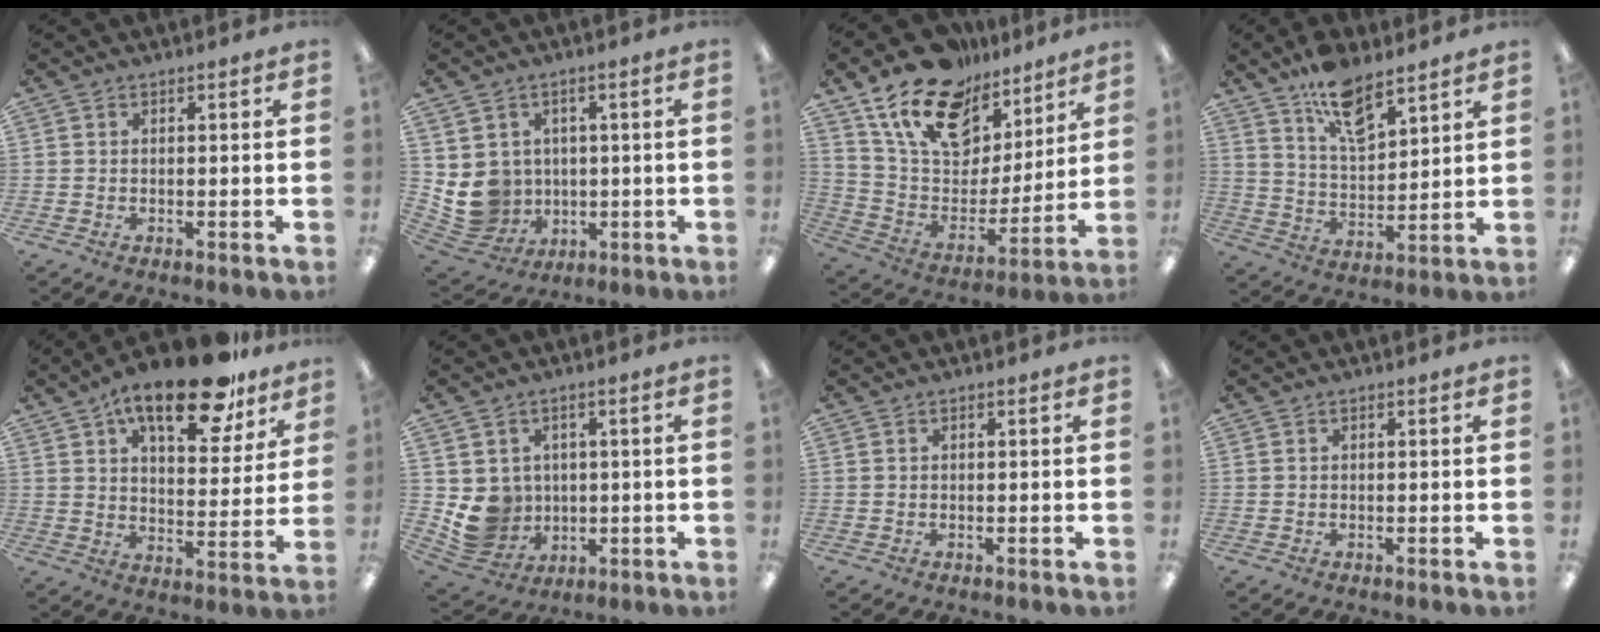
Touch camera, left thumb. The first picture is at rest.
{"total": 8.6, "force": [0.8, 8.3, 2.0], "torque": [-0.066, -0.007, 0.029]}
{"total": 19.6, "force": [13.3, 11.4, 8.8], "torque": [-0.166, -0.079, 0.243]}
{"total": 11.3, "force": [8.4, 4.4, 6.1], "torque": [-0.100, -0.046, 0.151]}
{"total": 21.6, "force": [14.4, 8.2, 13.9], "torque": [-0.218, -0.074, 0.236]}
{"total": 7.9, "force": [0.7, 7.7, 1.7], "torque": [-0.056, -0.007, 0.025]}
{"total": 0.0}
{"total": 0.0}